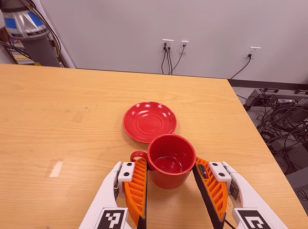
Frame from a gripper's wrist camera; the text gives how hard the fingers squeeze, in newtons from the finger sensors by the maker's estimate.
{"total": 2.4, "left": 2.0, "right": 2.7}